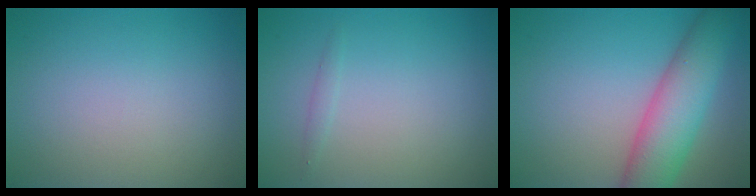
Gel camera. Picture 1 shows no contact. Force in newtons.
{"total": 0.6, "press": 0.6, "slide": 0.0}
{"total": 7.1, "press": 7.1, "slide": 0.3}